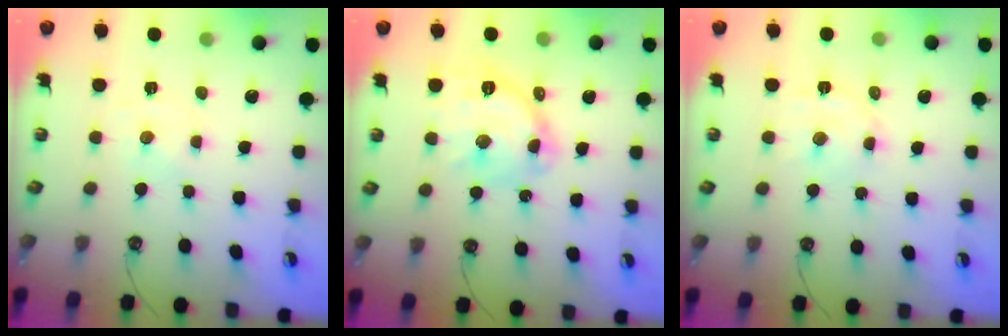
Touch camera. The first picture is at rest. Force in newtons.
{"total": 15.7, "press": 15.6, "slide": 1.7}
{"total": 6.6, "press": 6.5, "slide": 1.0}